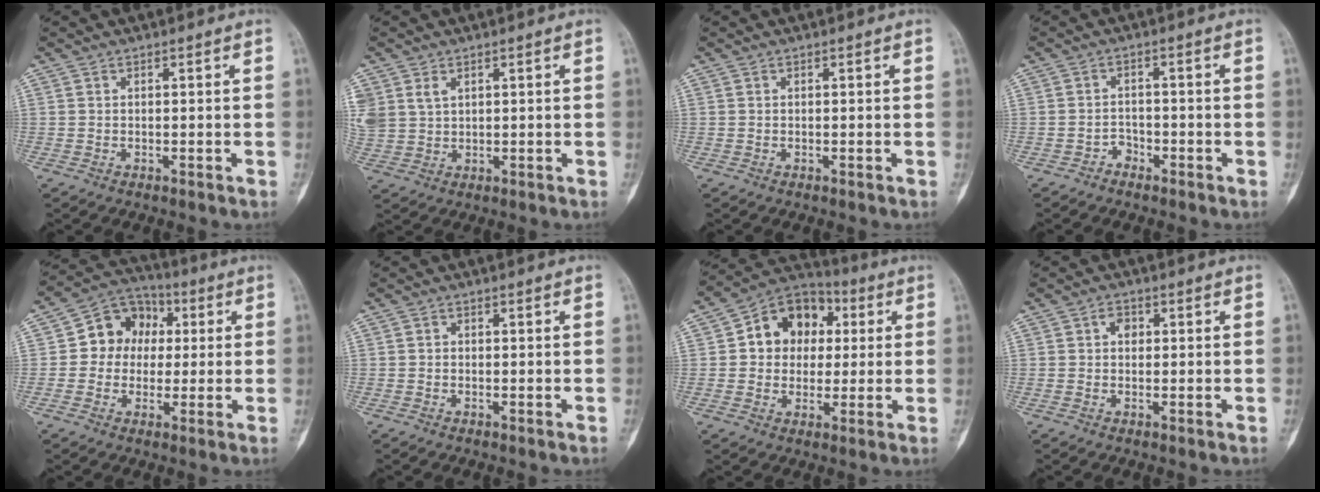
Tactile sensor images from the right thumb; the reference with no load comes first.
{"total": 7.0, "force": [2.9, 5.2, 3.7], "torque": [-0.088, 0.002, 0.072]}
{"total": 0.0}
{"total": 2.1, "force": [-1.5, 1.4, 0.3], "torque": [0.002, 0.012, -0.031]}
{"total": 10.5, "force": [1.1, 9.0, 5.2], "torque": [-0.040, 0.019, 0.005]}
{"total": 0.8, "force": [-0.3, 0.8, 0.0], "torque": [0.010, 0.004, -0.009]}
{"total": 13.0, "force": [2.2, 10.7, 7.1], "torque": [-0.058, 0.016, 0.025]}
{"total": 2.3, "force": [0.4, 1.8, 1.4], "torque": [-0.009, 0.004, 0.002]}